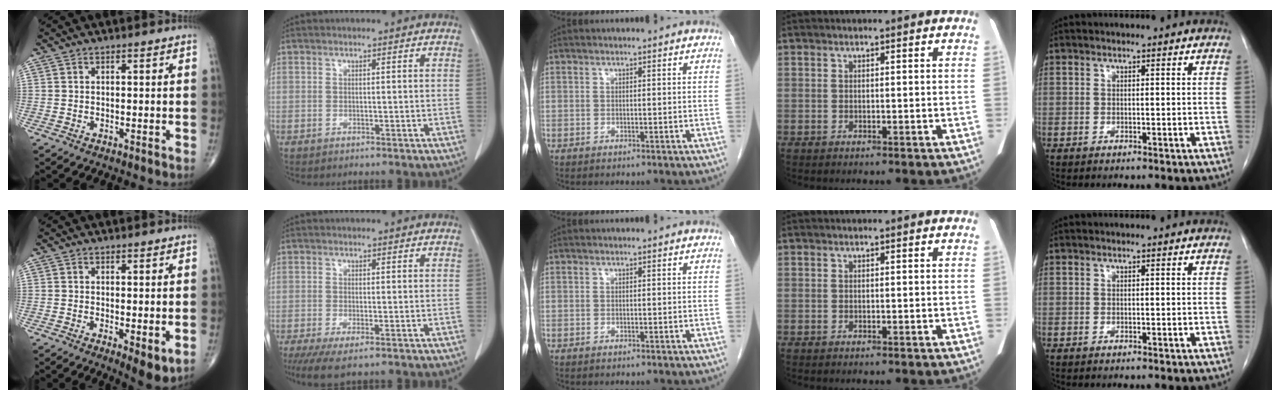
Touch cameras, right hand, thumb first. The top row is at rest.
{"thumb": {"total": 4.7, "force": [-0.6, 1.6, 4.4], "torque": [-0.068, -0.018, -0.009]}, "index": {"total": 4.2, "force": [-2.6, 0.9, 3.2], "torque": [-0.056, -0.013, -0.043]}}